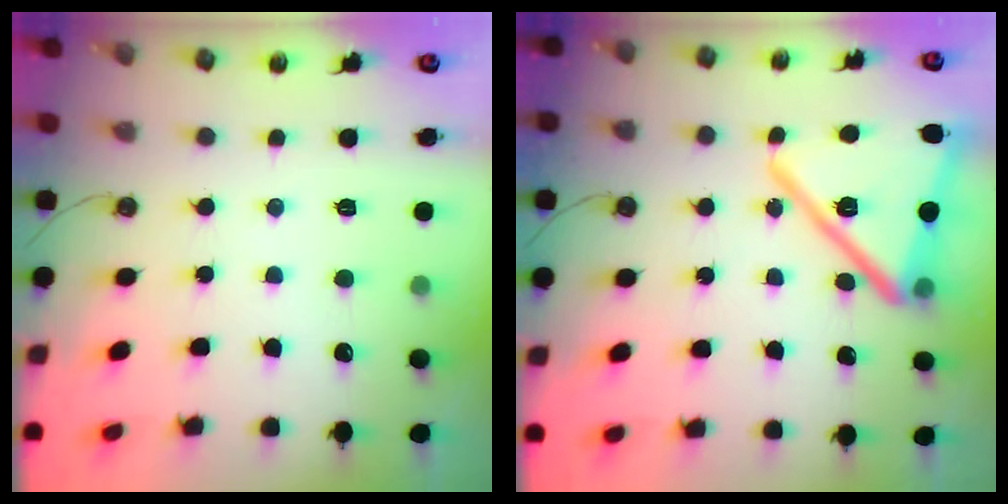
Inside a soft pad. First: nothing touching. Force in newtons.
{"total": 23.1, "press": 23.1, "slide": 1.8}